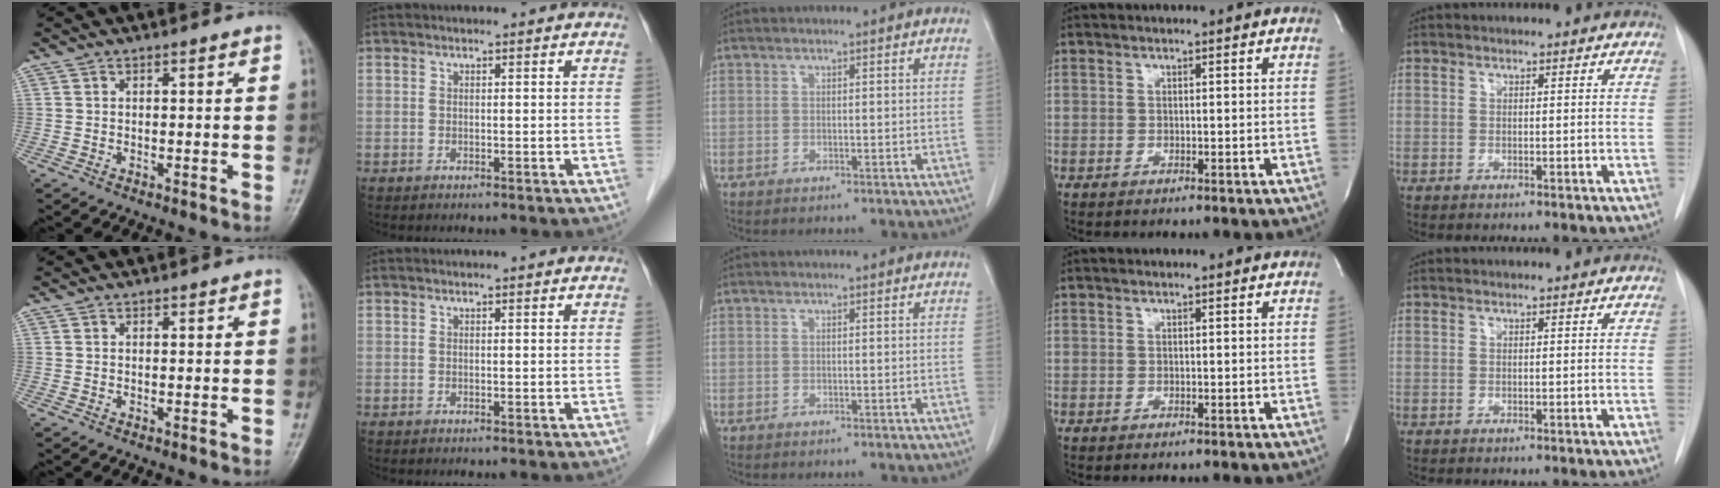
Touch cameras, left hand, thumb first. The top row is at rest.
{}